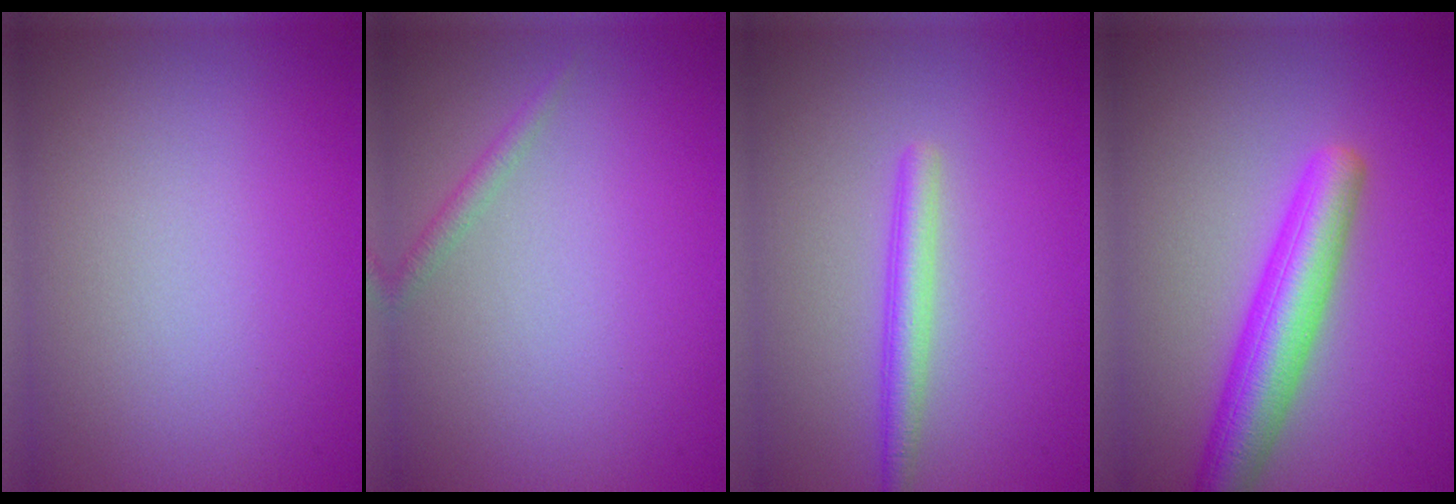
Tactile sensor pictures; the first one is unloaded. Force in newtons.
{"total": 1.0, "press": 1.0, "slide": 0.0}
{"total": 2.3, "press": 2.3, "slide": 0.1}
{"total": 5.7, "press": 5.7, "slide": 0.3}